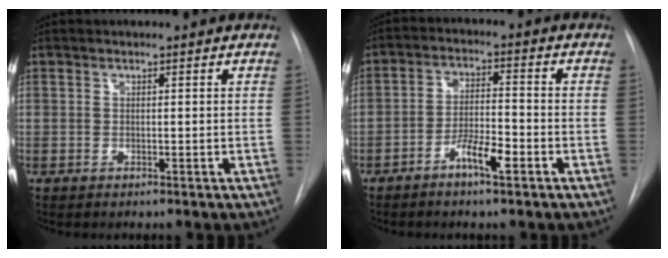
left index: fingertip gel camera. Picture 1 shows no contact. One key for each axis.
{"total": 5.6, "fx": -3.3, "fy": 1.0, "fz": 4.4, "tx": -0.087, "ty": 0.004, "tz": -0.062}